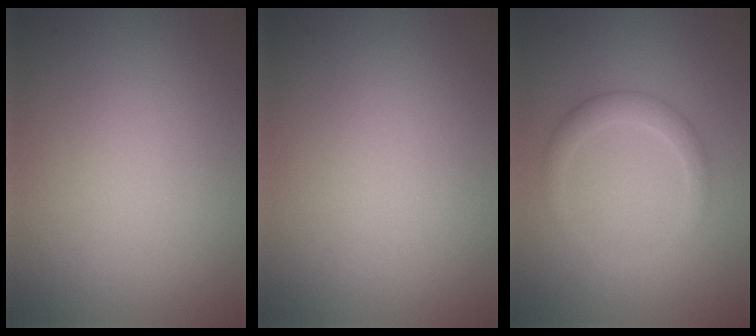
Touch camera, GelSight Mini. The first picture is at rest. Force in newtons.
{"total": 0.0}
{"total": 2.1, "press": 2.1, "slide": 0.1}